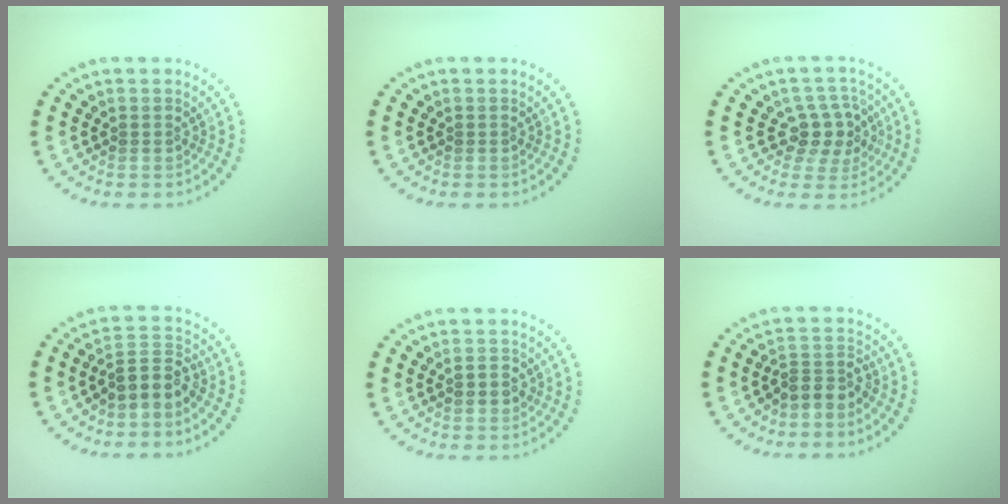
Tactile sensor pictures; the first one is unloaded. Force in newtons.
{"total": 0.0}
{"total": 3.3, "press": 2.9, "slide": 1.6}
{"total": 3.1, "press": 2.7, "slide": 1.5}
{"total": 1.3, "press": 1.3, "slide": 0.3}
{"total": 2.5, "press": 1.8, "slide": 1.7}